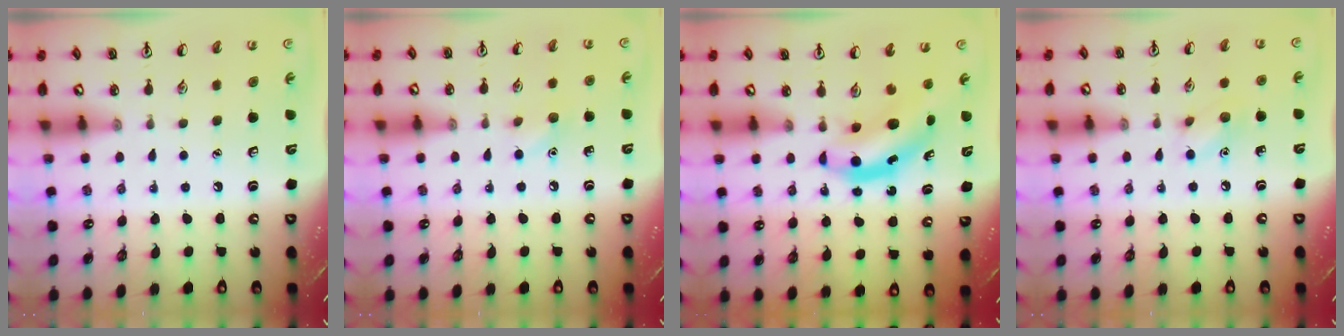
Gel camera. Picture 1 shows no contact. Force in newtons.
{"total": 6.2, "press": 5.9, "slide": 1.8}
{"total": 5.2, "press": 5.1, "slide": 0.8}
{"total": 6.3, "press": 6.0, "slide": 1.7}